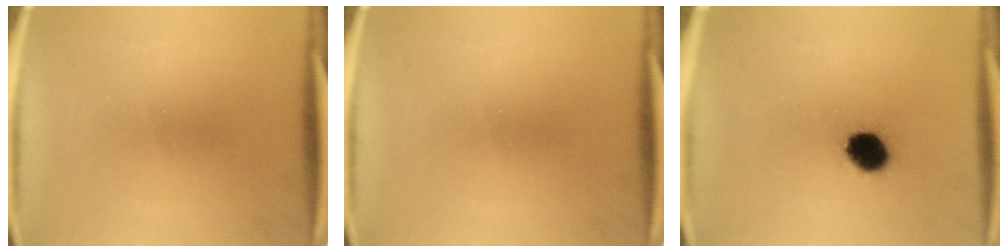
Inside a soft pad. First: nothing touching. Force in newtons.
{"total": 0.0}
{"total": 7.2}